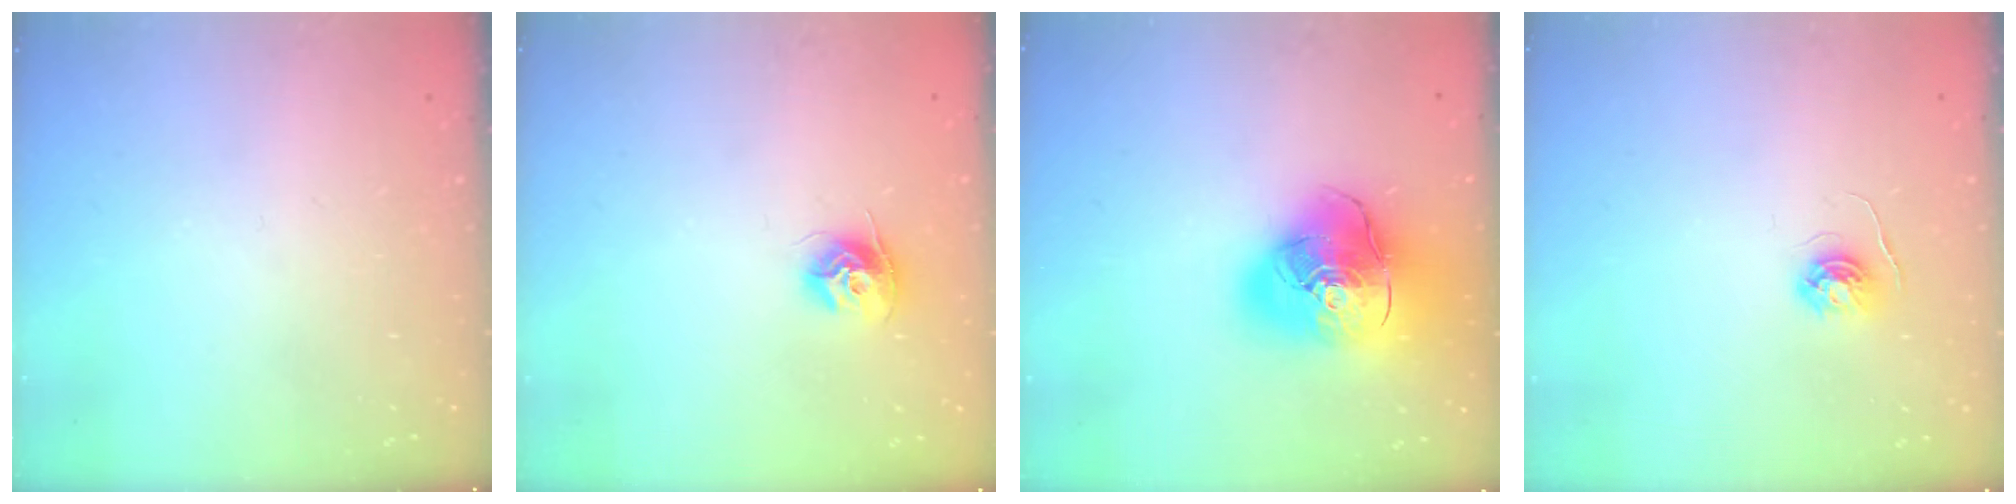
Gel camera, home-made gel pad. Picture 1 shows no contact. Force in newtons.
{"total": 9.7, "press": 9.7, "slide": 0.5}
{"total": 22.5, "press": 22.3, "slide": 3.4}
{"total": 4.0, "press": 4.0, "slide": 0.4}